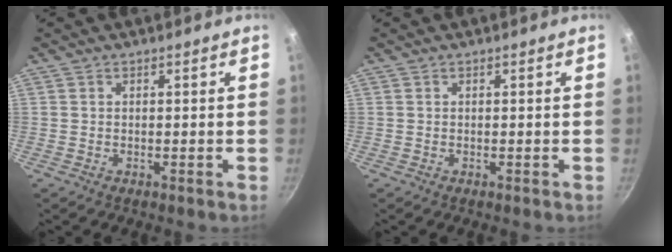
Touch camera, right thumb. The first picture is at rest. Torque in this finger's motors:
{"motor_torque": [-0.18, 0.05, 0.03, 0.01, 0.00]}